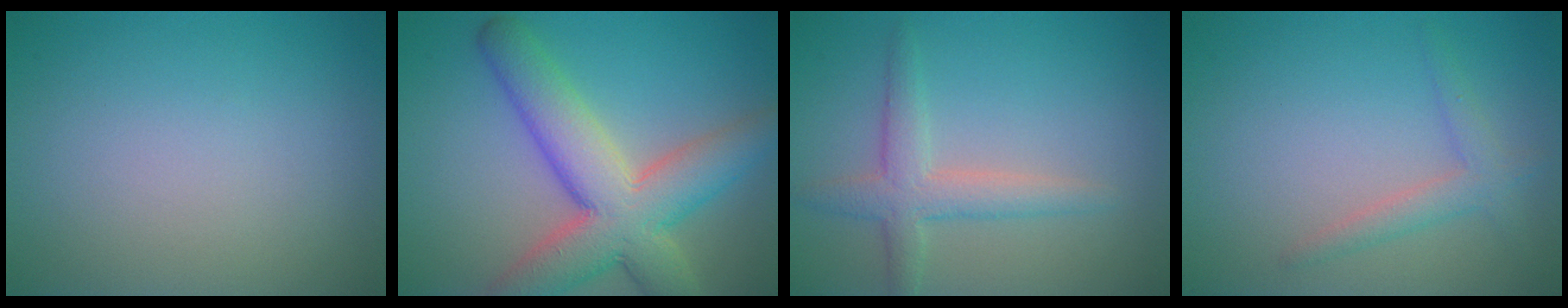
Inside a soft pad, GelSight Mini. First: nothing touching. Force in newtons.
{"total": 9.3, "press": 9.2, "slide": 0.5}
{"total": 3.2, "press": 3.2, "slide": 0.2}
{"total": 2.1, "press": 2.1, "slide": 0.1}